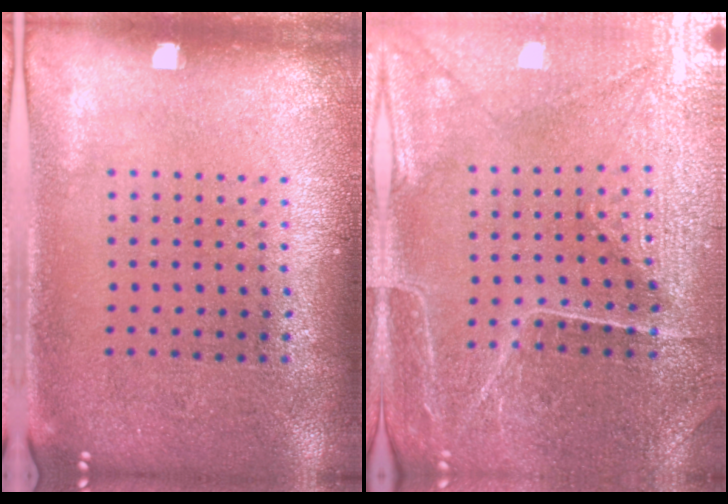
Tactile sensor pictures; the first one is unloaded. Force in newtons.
{"total": 2.7, "press": 2.7, "slide": 0.2}